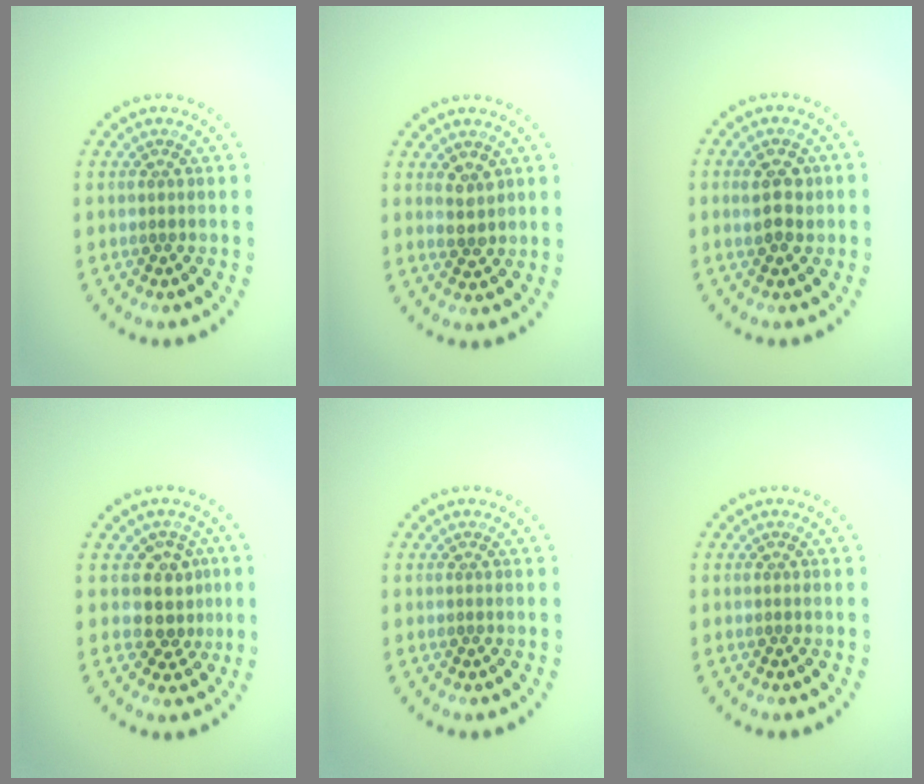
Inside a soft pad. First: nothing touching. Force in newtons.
{"total": 1.8, "press": 1.8, "slide": 0.2}
{"total": 2.5, "press": 2.4, "slide": 0.4}
{"total": 3.0, "press": 2.4, "slide": 1.8}
{"total": 0.0}
{"total": 0.0}